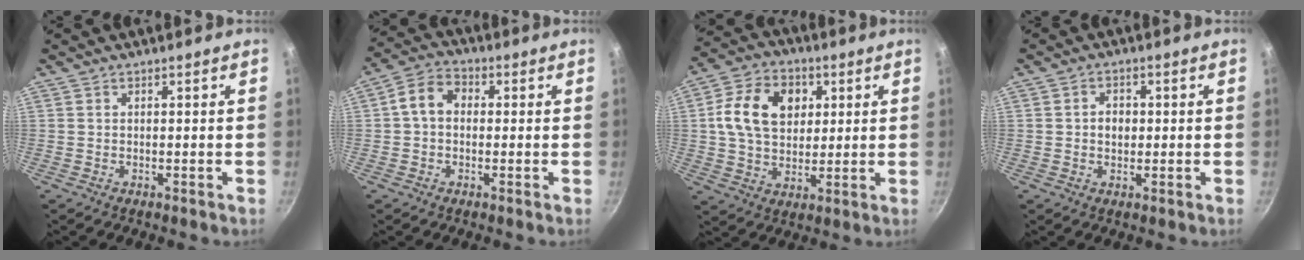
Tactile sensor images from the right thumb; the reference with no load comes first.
{"total": 6.4, "force": [0.3, 4.9, 4.0], "torque": [-0.057, 0.019, -0.010]}
{"total": 14.4, "force": [3.3, 10.7, 9.1], "torque": [-0.137, 0.004, 0.048]}
{"total": 3.1, "force": [0.1, 2.5, 1.8], "torque": [-0.014, 0.005, -0.001]}